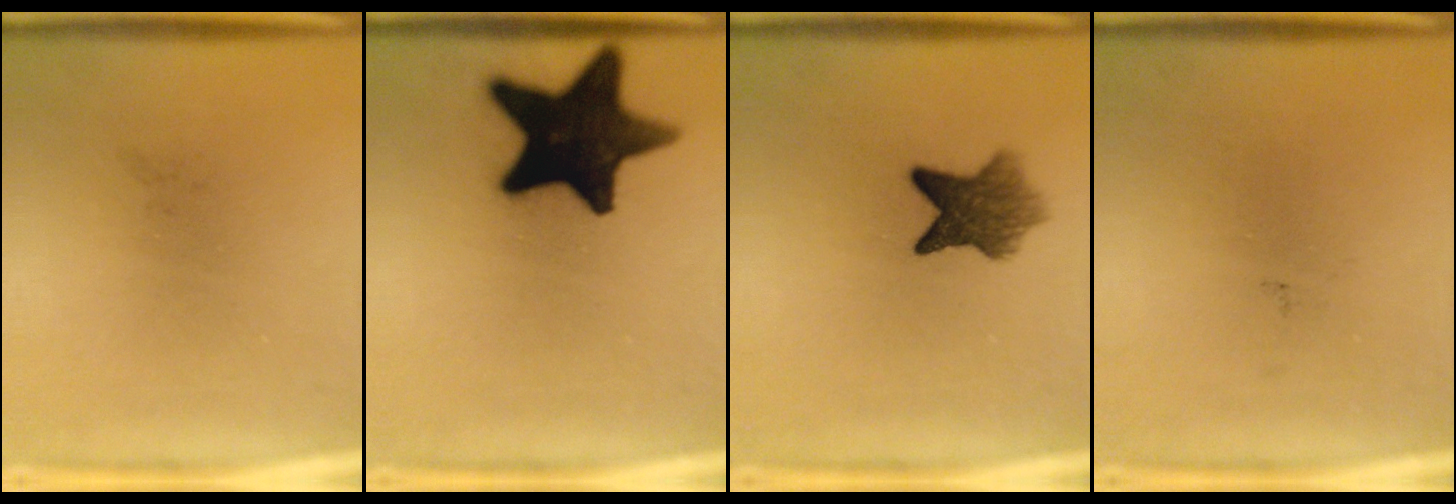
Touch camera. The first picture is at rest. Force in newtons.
{"total": 18.7}
{"total": 6.7}
{"total": 0.0}